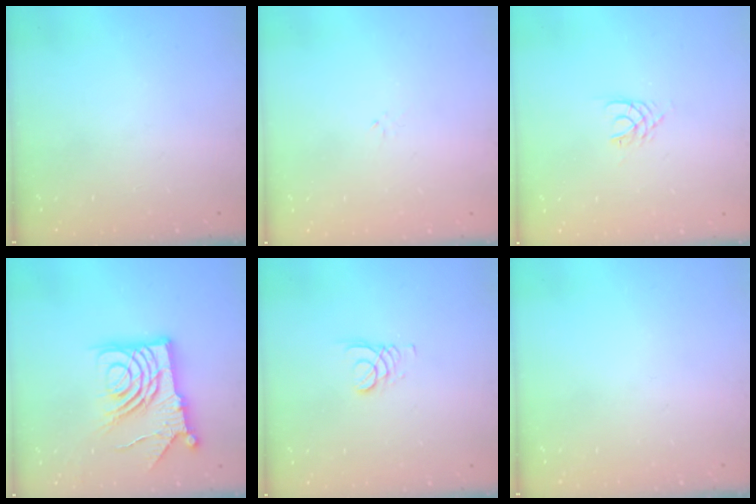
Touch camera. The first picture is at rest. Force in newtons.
{"total": 0.0}
{"total": 3.0, "press": 2.9, "slide": 0.4}
{"total": 15.4, "press": 15.3, "slide": 2.0}
{"total": 2.1, "press": 2.1, "slide": 0.1}
{"total": 0.0}